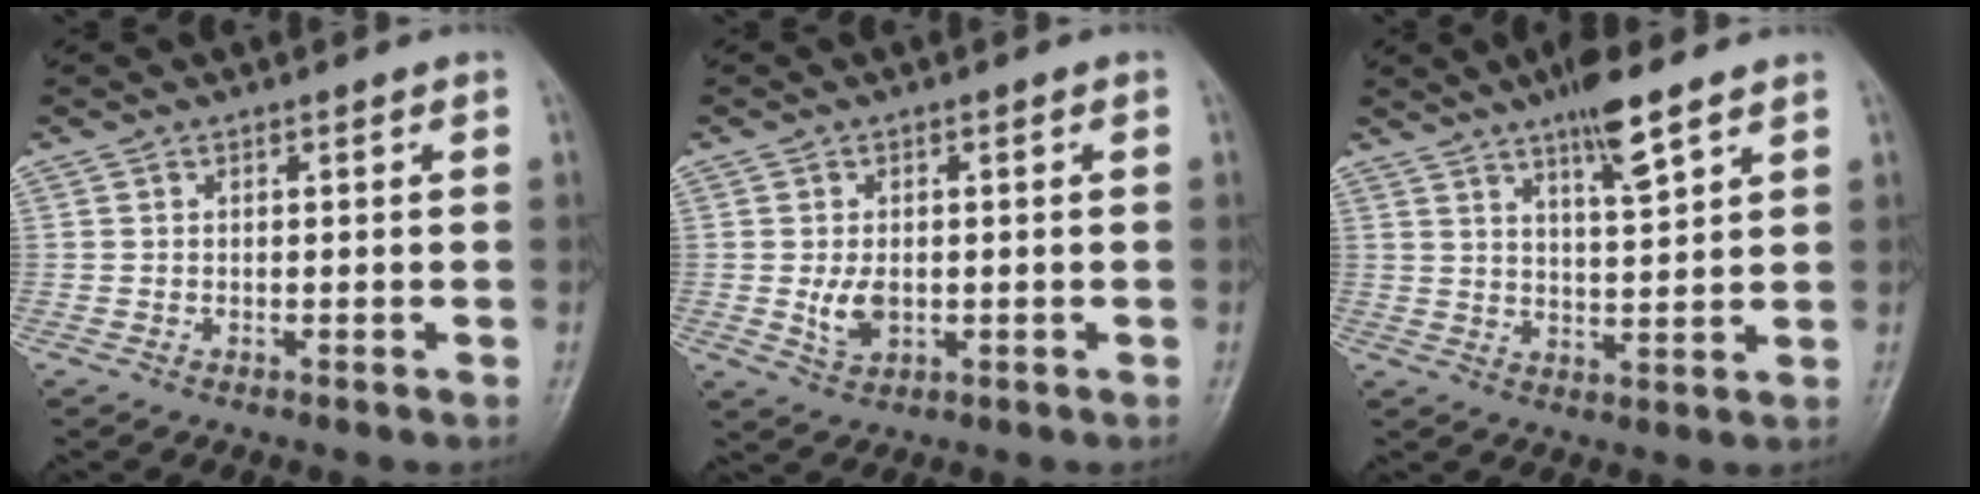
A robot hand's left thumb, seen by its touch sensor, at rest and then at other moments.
{"total": 4.5, "force": [-0.4, 2.9, 3.4], "torque": [-0.054, -0.002, 0.000]}
{"total": 8.1, "force": [5.3, 1.4, 6.0], "torque": [-0.097, -0.031, 0.092]}